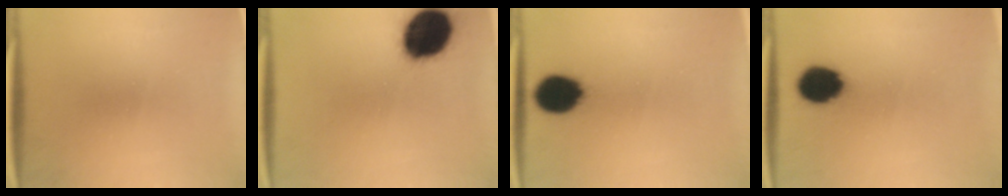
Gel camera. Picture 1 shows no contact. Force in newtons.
{"total": 19.3}
{"total": 10.3}
{"total": 9.6}